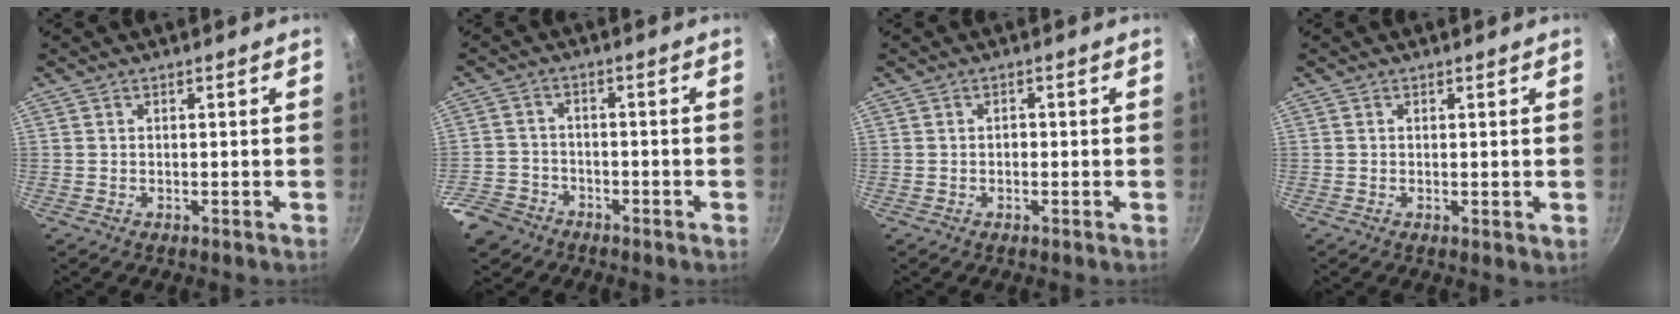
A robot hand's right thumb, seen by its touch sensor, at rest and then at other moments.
{"total": 6.5, "force": [-4.6, 4.4, 1.5], "torque": [-0.026, 0.015, -0.091]}
{"total": 1.0, "force": [-0.2, 0.7, 0.6], "torque": [-0.005, 0.003, -0.007]}
{"total": 1.3, "force": [0.0, 0.4, 1.3], "torque": [-0.024, -0.008, 0.001]}